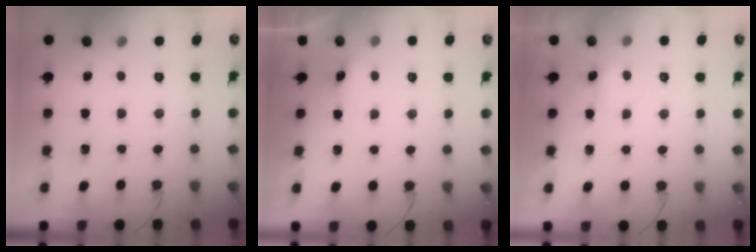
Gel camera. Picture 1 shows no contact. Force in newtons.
{"total": 2.4, "press": 2.3, "slide": 0.6}
{"total": 2.8, "press": 2.7, "slide": 0.7}